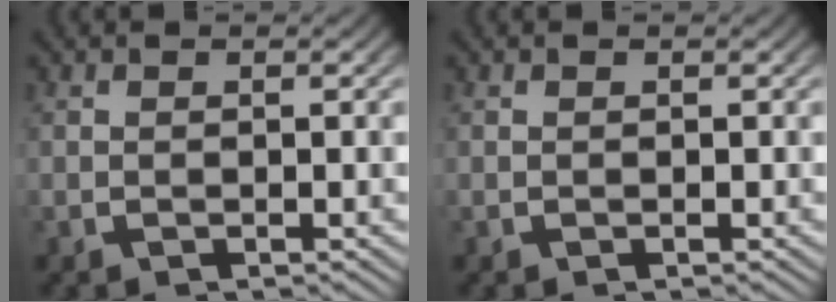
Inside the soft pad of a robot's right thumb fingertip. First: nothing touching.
{"total": 0.0}